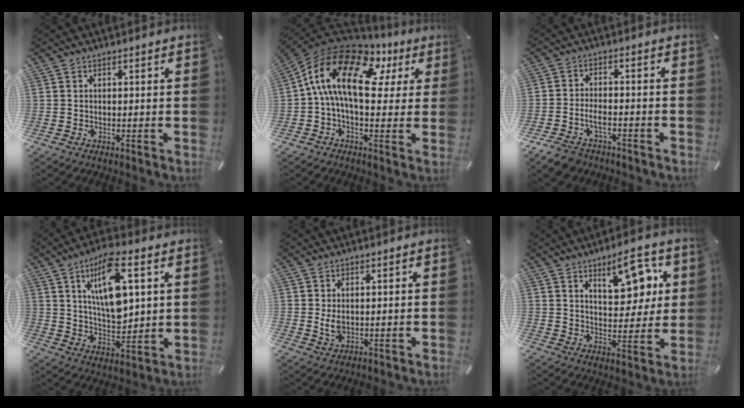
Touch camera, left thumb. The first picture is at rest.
{"total": 17.7, "force": [3.7, 9.8, 14.3], "torque": [-0.295, -0.009, 0.055]}
{"total": 5.7, "force": [-3.2, 3.3, 3.3], "torque": [-0.071, 0.012, -0.061]}
{"total": 14.6, "force": [5.9, 6.4, 11.7], "torque": [-0.220, -0.014, 0.095]}
{"total": 3.3, "force": [0.6, 2.0, 2.5], "torque": [-0.066, -0.003, 0.007]}
{"total": 11.8, "force": [7.1, 5.6, 7.5], "torque": [-0.088, -0.038, 0.118]}